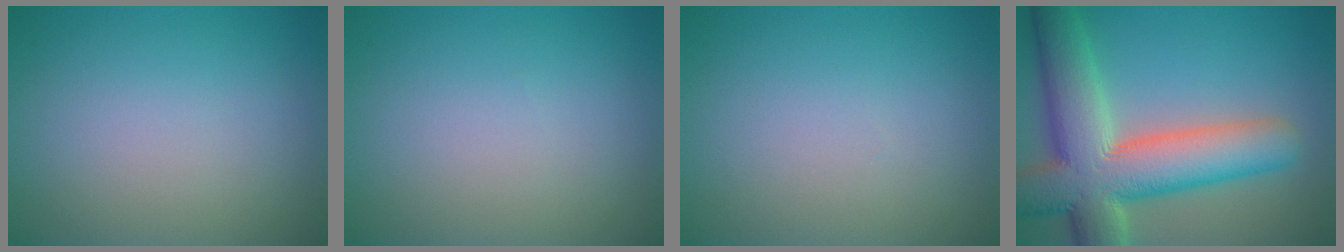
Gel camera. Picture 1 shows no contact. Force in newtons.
{"total": 0.0}
{"total": 0.0}
{"total": 11.8, "press": 11.8, "slide": 1.0}